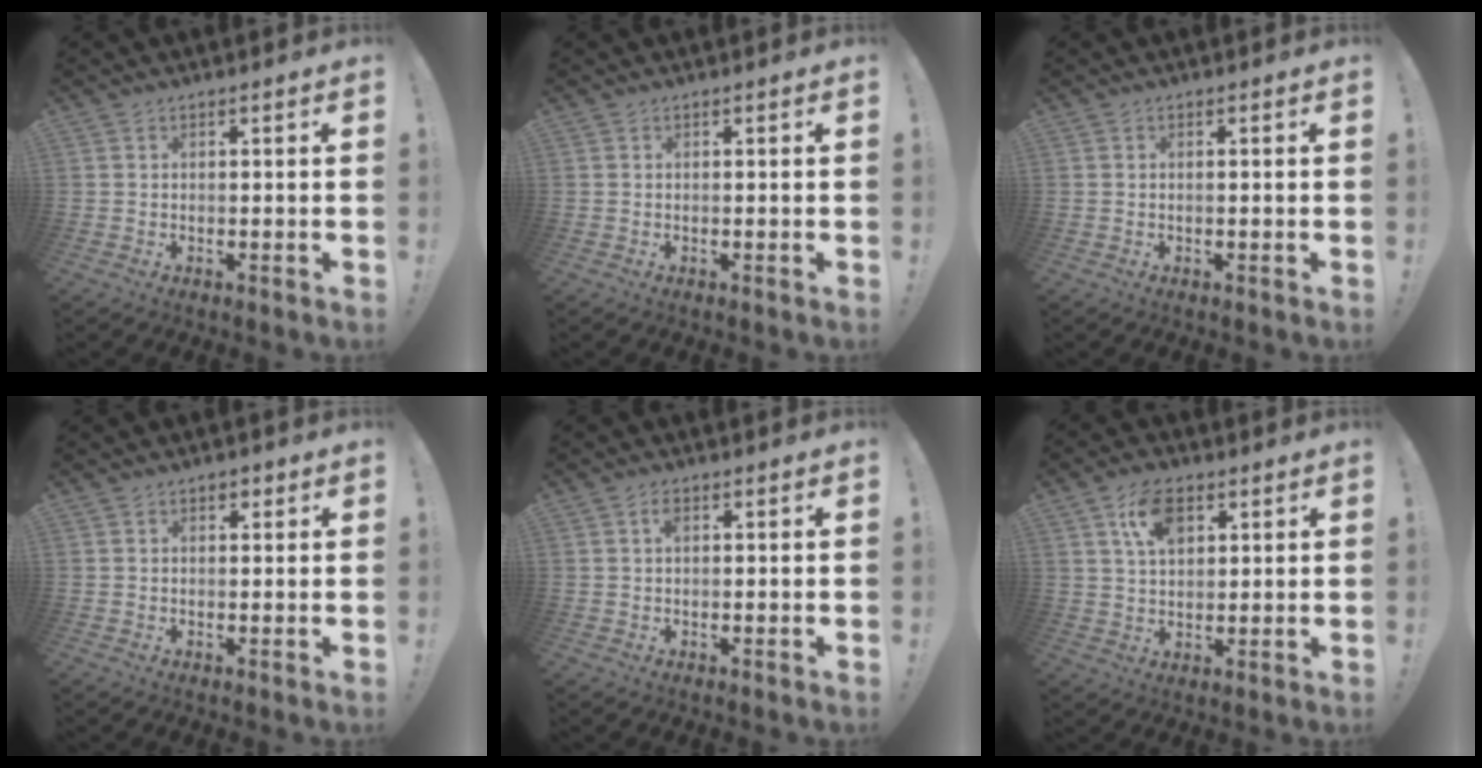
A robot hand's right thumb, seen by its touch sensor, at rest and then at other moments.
{"total": 0.0}
{"total": 0.0}
{"total": 1.6, "force": [0.8, 1.2, 0.8], "torque": [-0.009, 0.001, 0.012]}
{"total": 1.9, "force": [0.7, 1.2, 1.4], "torque": [-0.019, -0.001, 0.009]}
{"total": 9.7, "force": [4.6, 5.8, 6.3], "torque": [-0.101, -0.003, 0.084]}